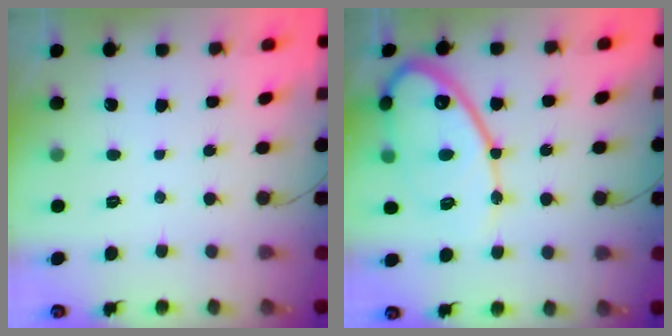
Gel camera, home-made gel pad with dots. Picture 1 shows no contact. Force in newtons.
{"total": 17.4, "press": 17.3, "slide": 1.2}